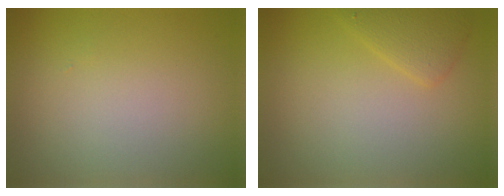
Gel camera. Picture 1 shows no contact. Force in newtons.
{"total": 1.9, "press": 1.9, "slide": 0.1}